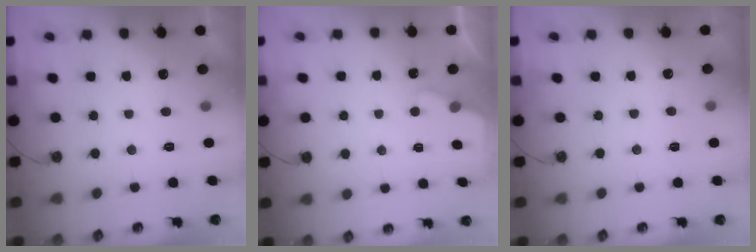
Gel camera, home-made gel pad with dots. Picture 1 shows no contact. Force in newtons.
{"total": 1.7, "press": 1.7, "slide": 0.3}
{"total": 3.2, "press": 3.1, "slide": 0.4}